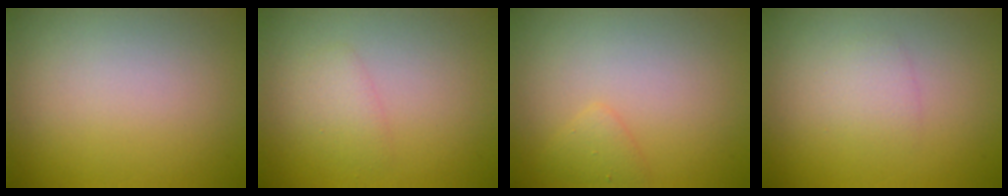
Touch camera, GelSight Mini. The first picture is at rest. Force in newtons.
{"total": 1.5, "press": 1.5, "slide": 0.1}
{"total": 1.3, "press": 1.3, "slide": 0.0}
{"total": 1.4, "press": 1.4, "slide": 0.1}